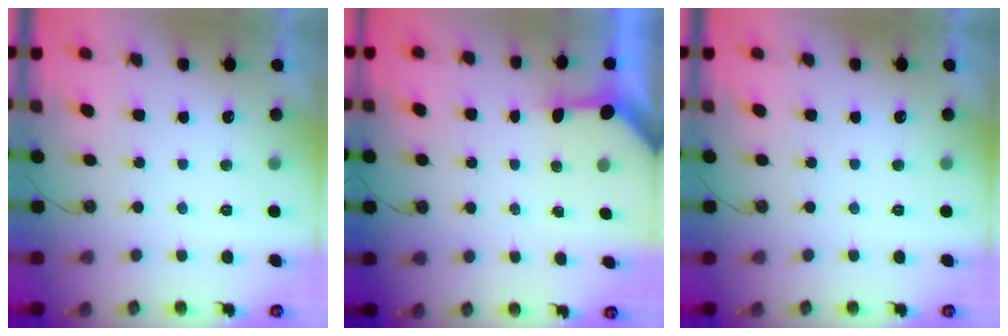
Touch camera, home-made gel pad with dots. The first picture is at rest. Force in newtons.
{"total": 3.5, "press": 3.5, "slide": 0.4}
{"total": 0.0}